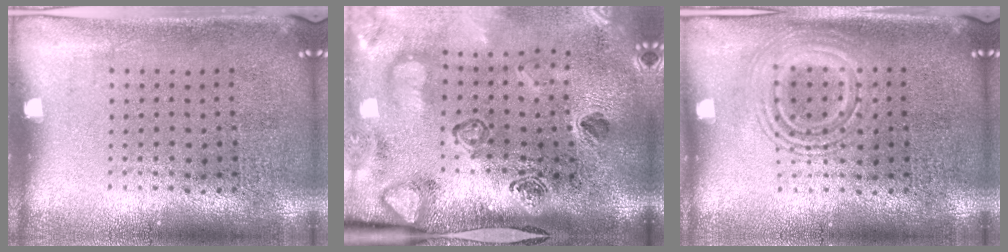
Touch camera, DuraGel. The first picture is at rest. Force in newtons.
{"total": 3.1, "press": 2.6, "slide": 1.8}
{"total": 2.6, "press": 2.6, "slide": 0.5}